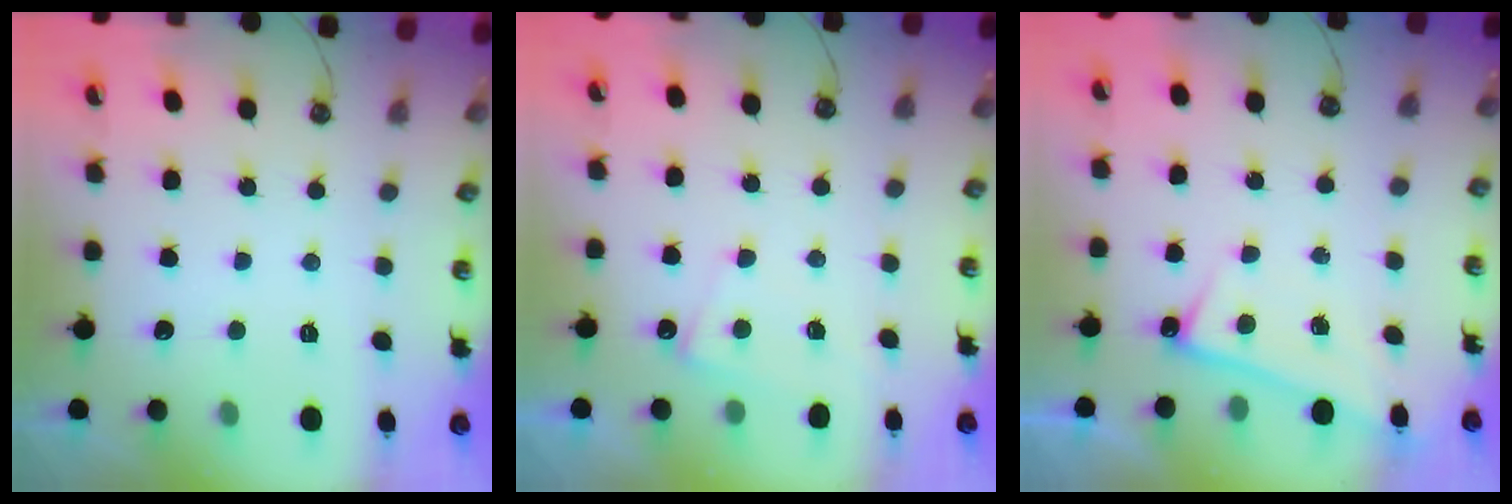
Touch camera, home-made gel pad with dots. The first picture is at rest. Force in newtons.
{"total": 4.7, "press": 4.7, "slide": 0.2}
{"total": 0.7, "press": 0.5, "slide": 0.4}